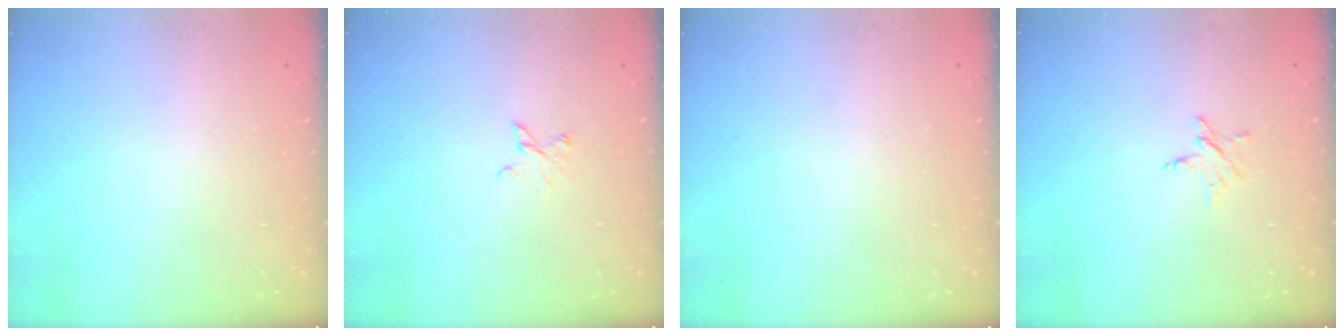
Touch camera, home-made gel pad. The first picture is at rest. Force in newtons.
{"total": 2.5, "press": 2.5, "slide": 0.3}
{"total": 0.0}
{"total": 3.6, "press": 3.6, "slide": 0.2}